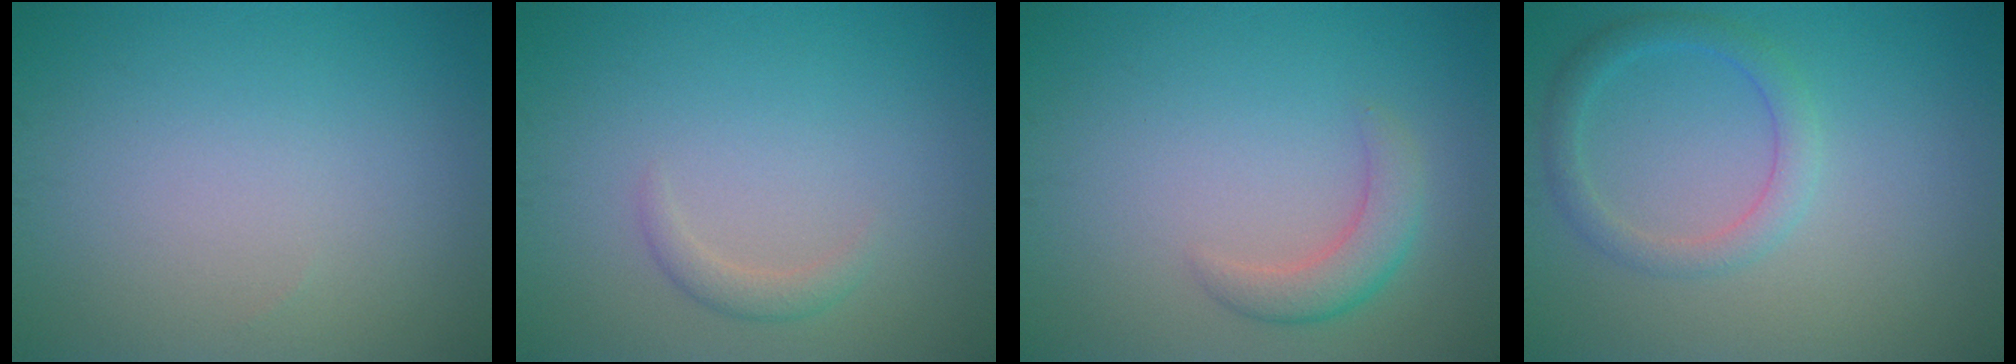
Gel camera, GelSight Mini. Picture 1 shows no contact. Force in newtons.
{"total": 1.3, "press": 1.3, "slide": 0.1}
{"total": 2.7, "press": 2.6, "slide": 0.2}
{"total": 2.4, "press": 2.4, "slide": 0.1}